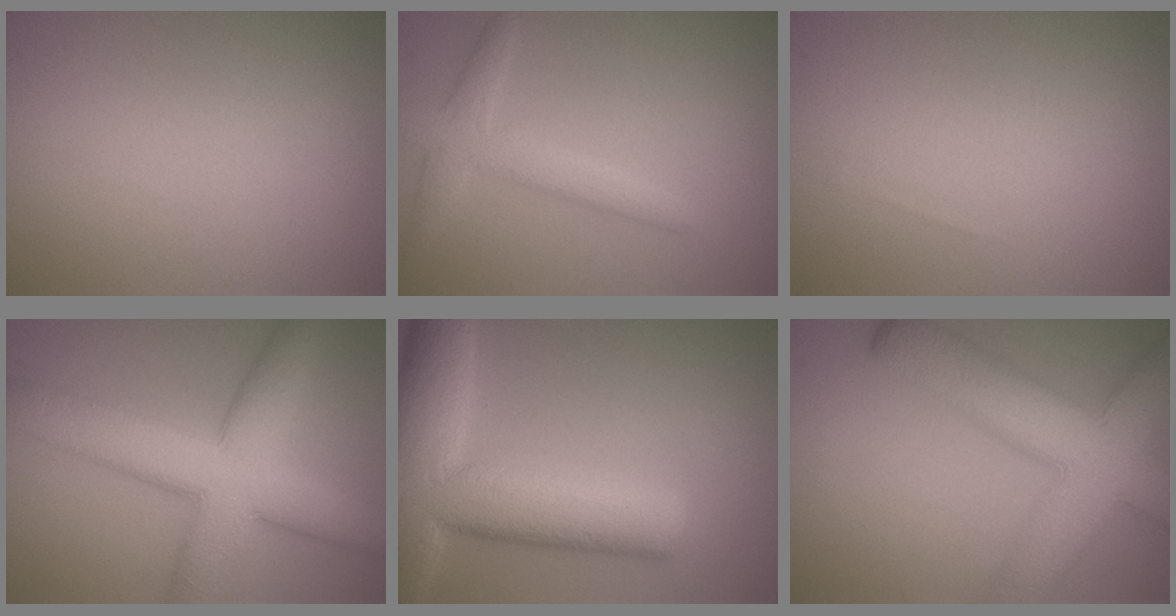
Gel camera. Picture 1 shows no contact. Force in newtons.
{"total": 3.1, "press": 3.0, "slide": 0.1}
{"total": 0.0}
{"total": 9.4, "press": 9.4, "slide": 0.5}
{"total": 11.9, "press": 11.8, "slide": 0.9}
{"total": 10.8, "press": 10.8, "slide": 0.5}